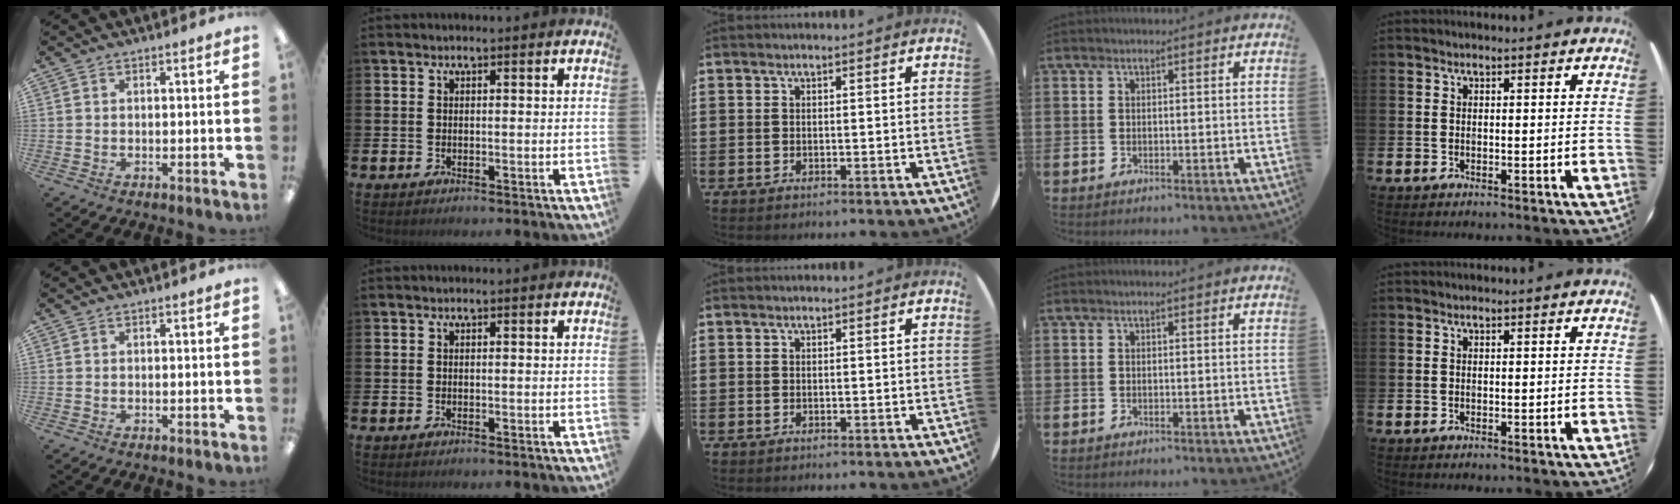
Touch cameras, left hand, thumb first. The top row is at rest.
{}